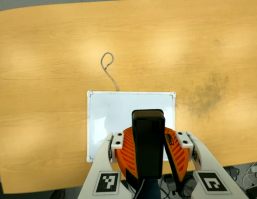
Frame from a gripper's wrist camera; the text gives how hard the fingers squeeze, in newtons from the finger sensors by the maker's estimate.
{"total": 8.9, "left": 8.6, "right": 9.1}